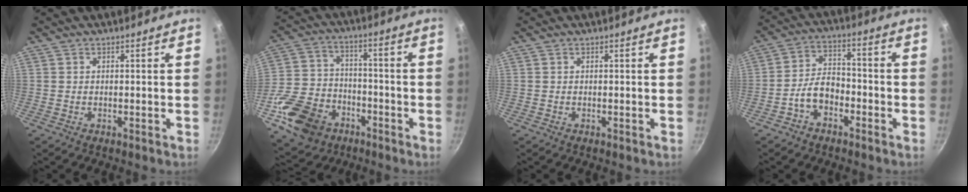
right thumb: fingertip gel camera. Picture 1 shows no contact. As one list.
[{"total": 17.4, "force": [-7.7, 12.8, 8.9], "torque": [-0.154, 0.044, -0.133]}, {"total": 0.0}, {"total": 7.4, "force": [-3.5, 4.7, 4.5], "torque": [-0.061, 0.045, -0.068]}]